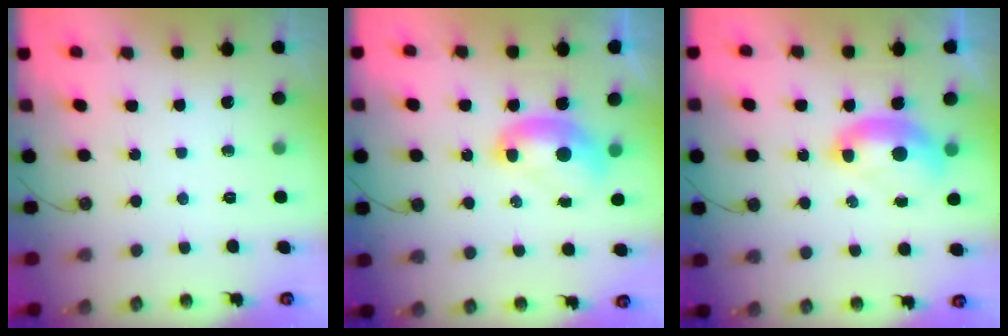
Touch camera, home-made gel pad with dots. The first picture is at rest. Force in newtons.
{"total": 2.0, "press": 2.0, "slide": 0.0}
{"total": 2.5, "press": 2.5, "slide": 0.6}